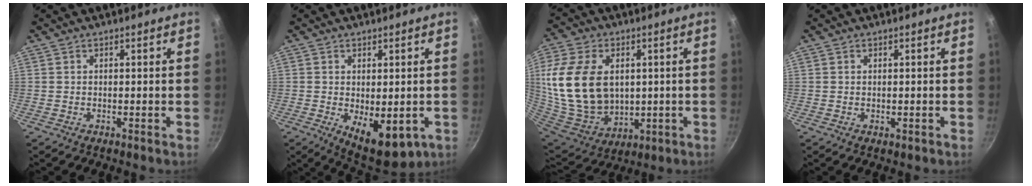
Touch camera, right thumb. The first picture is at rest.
{"total": 10.4, "force": [-2.3, 5.3, 8.7], "torque": [-0.103, -0.014, -0.016]}
{"total": 23.0, "force": [3.0, 15.9, 16.2], "torque": [-0.312, -0.011, 0.074]}
{"total": 0.6, "force": [0.0, 0.3, 0.5], "torque": [-0.005, -0.001, -0.002]}